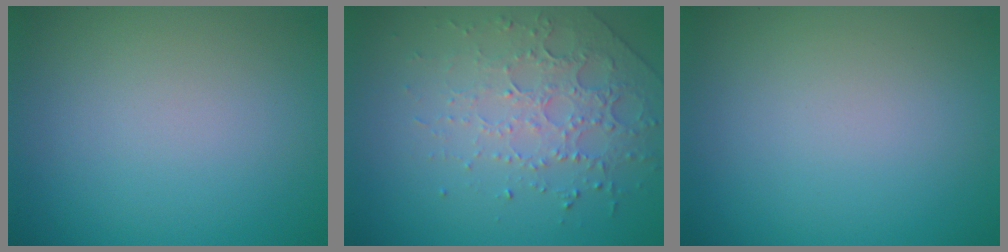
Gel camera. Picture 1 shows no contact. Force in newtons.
{"total": 4.4, "press": 3.1, "slide": 3.2}
{"total": 0.0}